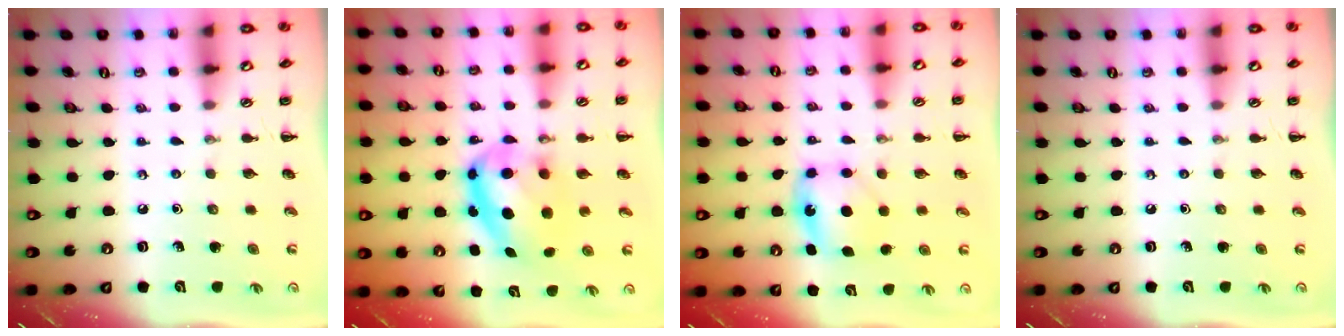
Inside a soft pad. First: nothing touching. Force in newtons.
{"total": 9.6, "press": 9.4, "slide": 2.2}
{"total": 5.5, "press": 5.4, "slide": 0.9}
{"total": 0.0}